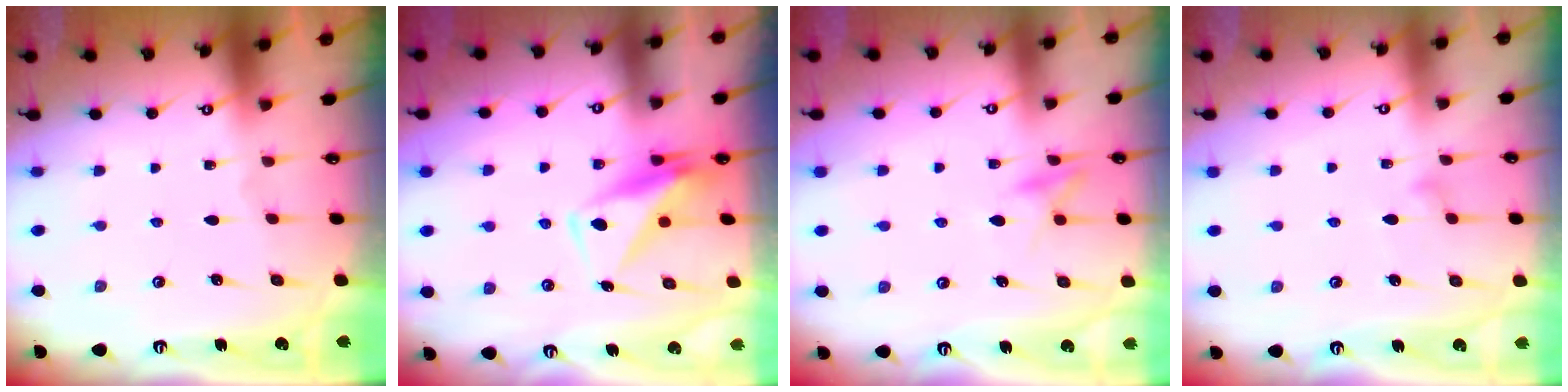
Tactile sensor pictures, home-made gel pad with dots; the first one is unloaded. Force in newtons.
{"total": 9.4, "press": 9.3, "slide": 1.5}
{"total": 11.5, "press": 11.5, "slide": 1.1}
{"total": 8.3, "press": 8.3, "slide": 0.5}